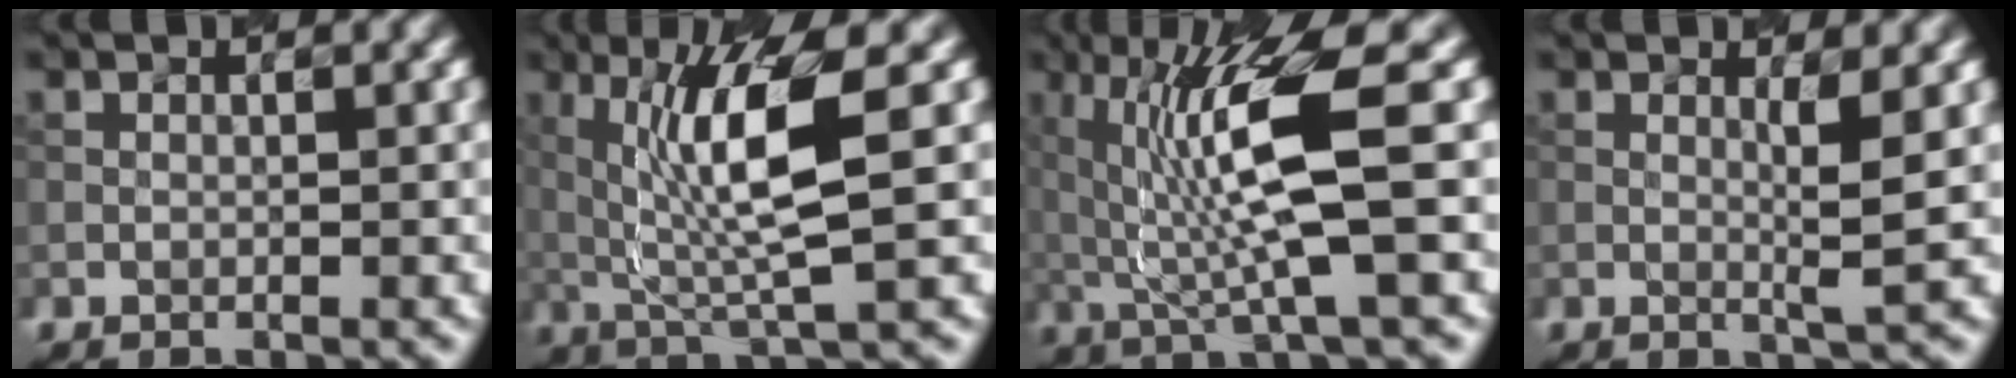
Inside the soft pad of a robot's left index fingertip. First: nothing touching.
{"total": 7.3, "force": [1.3, 1.3, 7.1], "torque": [-0.122, -0.004, 0.035]}
{"total": 8.2, "force": [0.8, 1.2, 8.1], "torque": [-0.139, -0.010, 0.030]}
{"total": 2.3, "force": [0.3, 0.1, 2.3], "torque": [-0.040, -0.005, 0.009]}